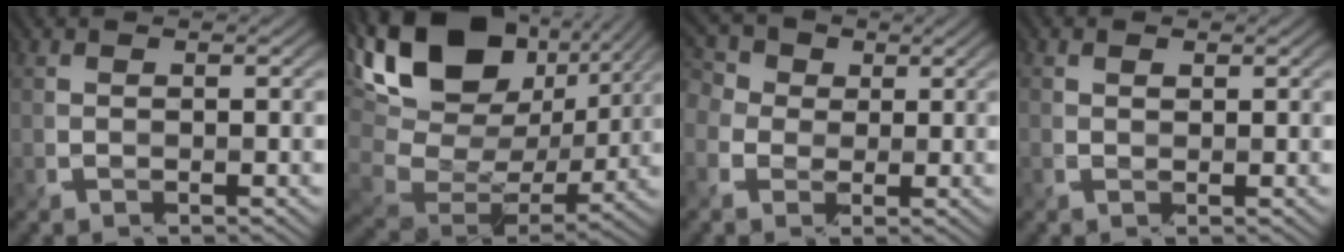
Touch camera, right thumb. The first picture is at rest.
{"total": 17.1, "force": [6.6, 10.1, 12.2], "torque": [-0.274, 0.021, 0.127]}
{"total": 9.3, "force": [2.9, 7.1, 5.2], "torque": [-0.155, 0.037, 0.035]}
{"total": 0.7, "force": [0.3, 0.4, 0.5], "torque": [-0.011, 0.000, 0.006]}